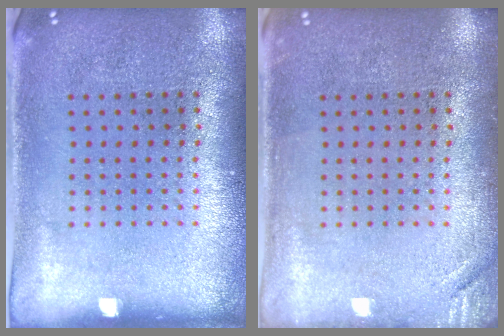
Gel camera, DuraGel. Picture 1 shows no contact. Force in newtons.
{"total": 1.3, "press": 1.3, "slide": 0.3}